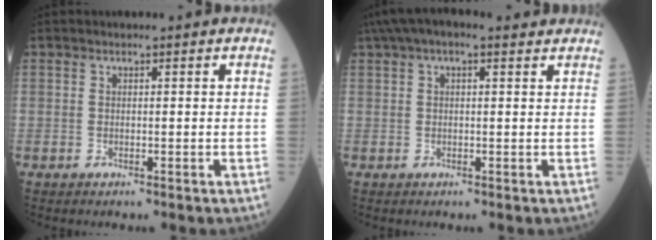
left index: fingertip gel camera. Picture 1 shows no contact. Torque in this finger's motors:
{"motor_torque": [0.92, -1.22, 0.30, 0.13]}